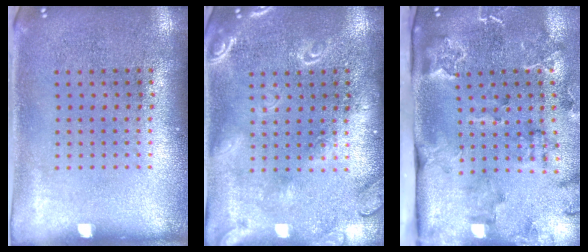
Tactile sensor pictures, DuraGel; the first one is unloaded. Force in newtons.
{"total": 1.9, "press": 1.9, "slide": 0.2}
{"total": 2.5, "press": 2.3, "slide": 0.9}